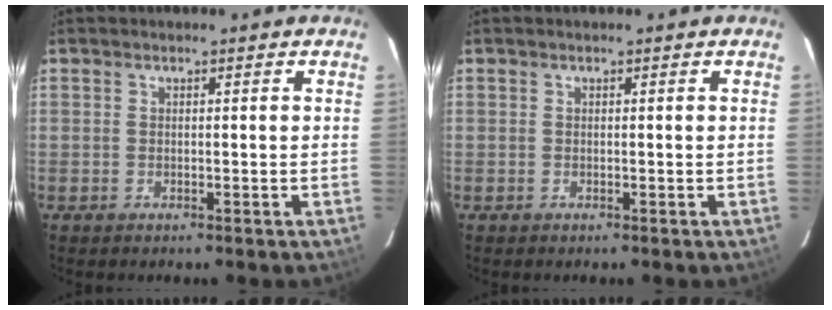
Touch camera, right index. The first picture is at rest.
{"total": 0.0}